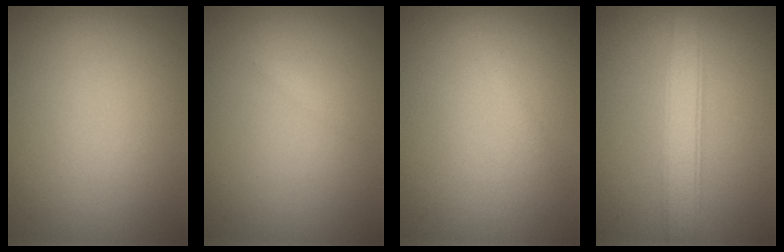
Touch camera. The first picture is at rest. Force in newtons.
{"total": 0.6, "press": 0.6, "slide": 0.0}
{"total": 0.6, "press": 0.6, "slide": 0.1}
{"total": 3.9, "press": 3.9, "slide": 0.2}